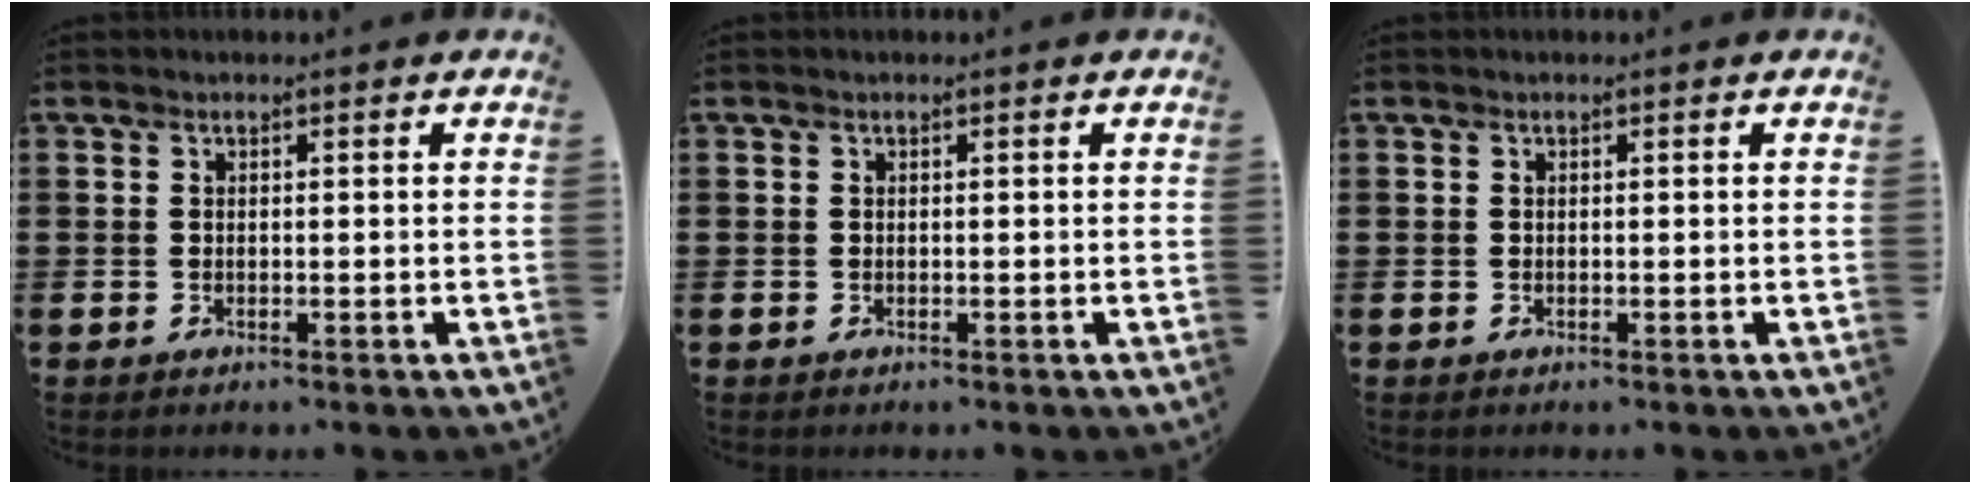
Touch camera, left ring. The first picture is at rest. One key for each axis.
{"total": 0.0}
{"total": 0.0}